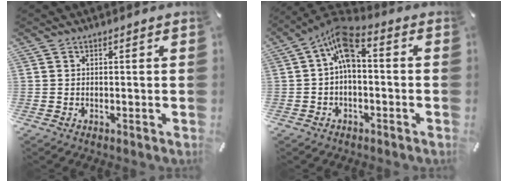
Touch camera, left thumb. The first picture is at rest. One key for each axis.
{"total": 8.7, "fx": 1.1, "fy": 4.7, "fz": 7.2, "tx": -0.155, "ty": -0.004, "tz": 0.019}